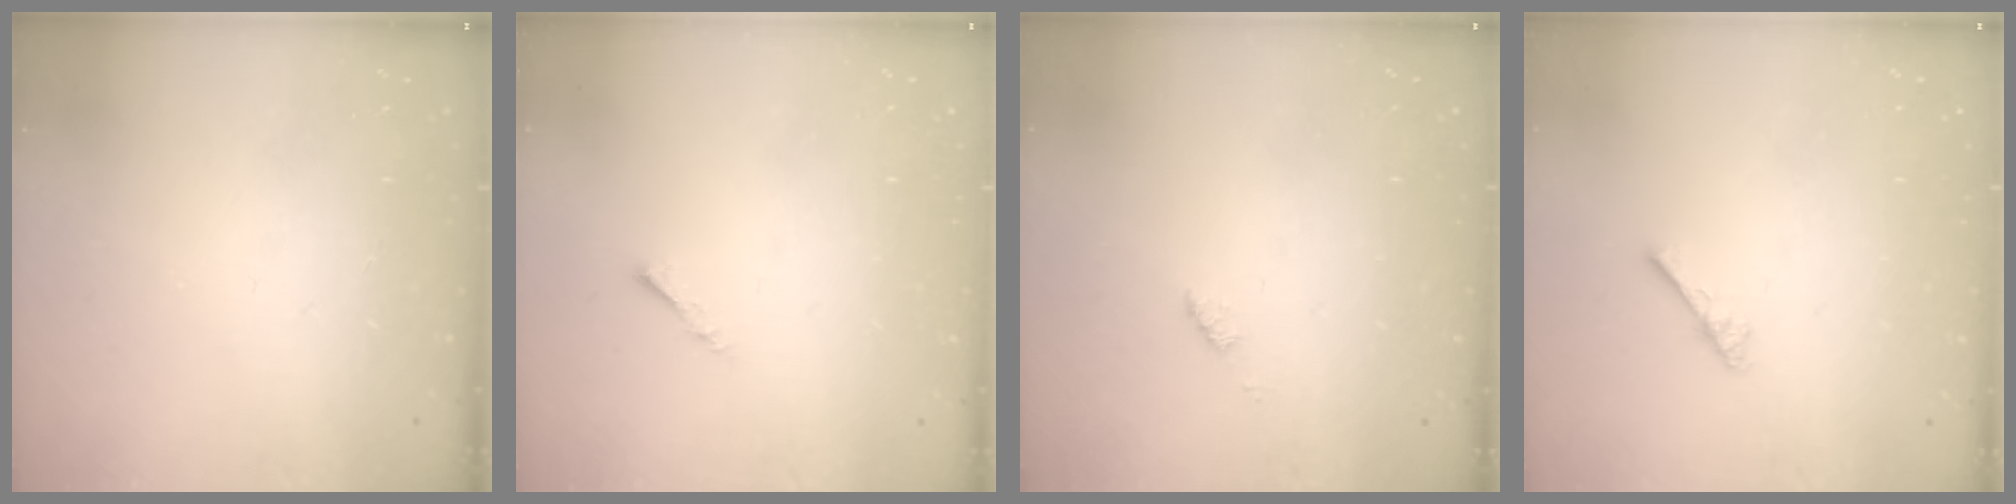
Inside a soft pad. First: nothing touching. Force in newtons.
{"total": 1.1, "press": 1.0, "slide": 0.3}
{"total": 1.2, "press": 1.2, "slide": 0.2}
{"total": 2.5, "press": 2.5, "slide": 0.4}